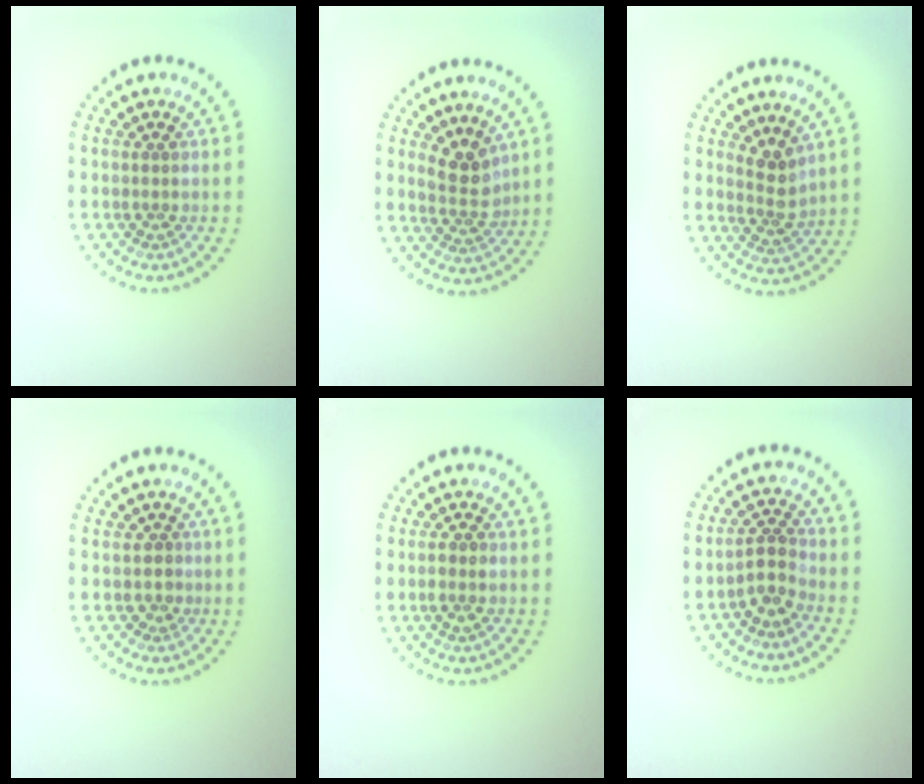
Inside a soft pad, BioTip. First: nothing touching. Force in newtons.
{"total": 2.9, "press": 2.5, "slide": 1.4}
{"total": 2.5, "press": 1.9, "slide": 1.6}
{"total": 1.0, "press": 0.7, "slide": 0.6}
{"total": 1.5, "press": 1.5, "slide": 0.4}
{"total": 2.4, "press": 1.8, "slide": 1.5}